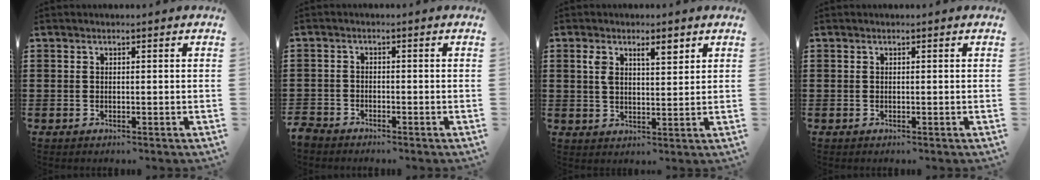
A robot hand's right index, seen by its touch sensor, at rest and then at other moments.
{"total": 2.2, "force": [-2.1, 0.7, 0.0], "torque": [-0.013, -0.001, -0.049]}
{"total": 4.3, "force": [2.2, 1.6, 3.4], "torque": [-0.064, 0.004, 0.036]}
{"total": 0.0}